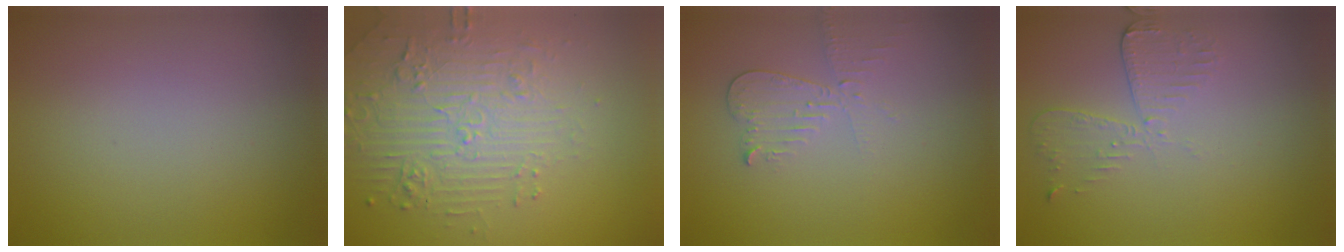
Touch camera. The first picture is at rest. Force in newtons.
{"total": 4.9, "press": 3.7, "slide": 3.2}
{"total": 2.2, "press": 2.2, "slide": 0.1}
{"total": 2.7, "press": 2.4, "slide": 1.2}